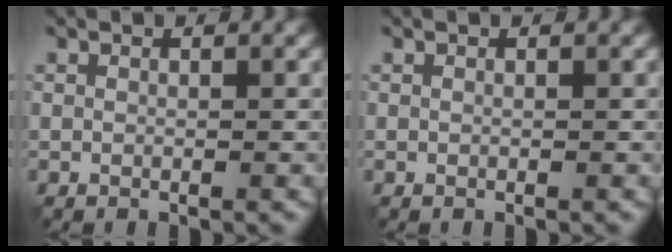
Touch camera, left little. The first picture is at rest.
{"total": 0.0}